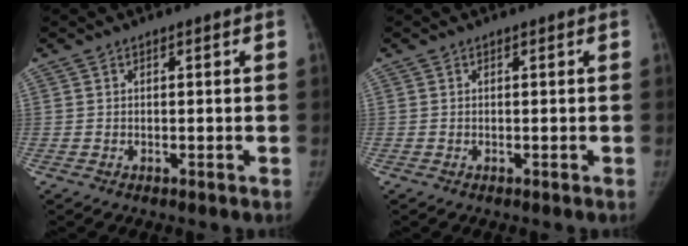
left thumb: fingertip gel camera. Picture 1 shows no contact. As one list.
[{"total": 0.0}]